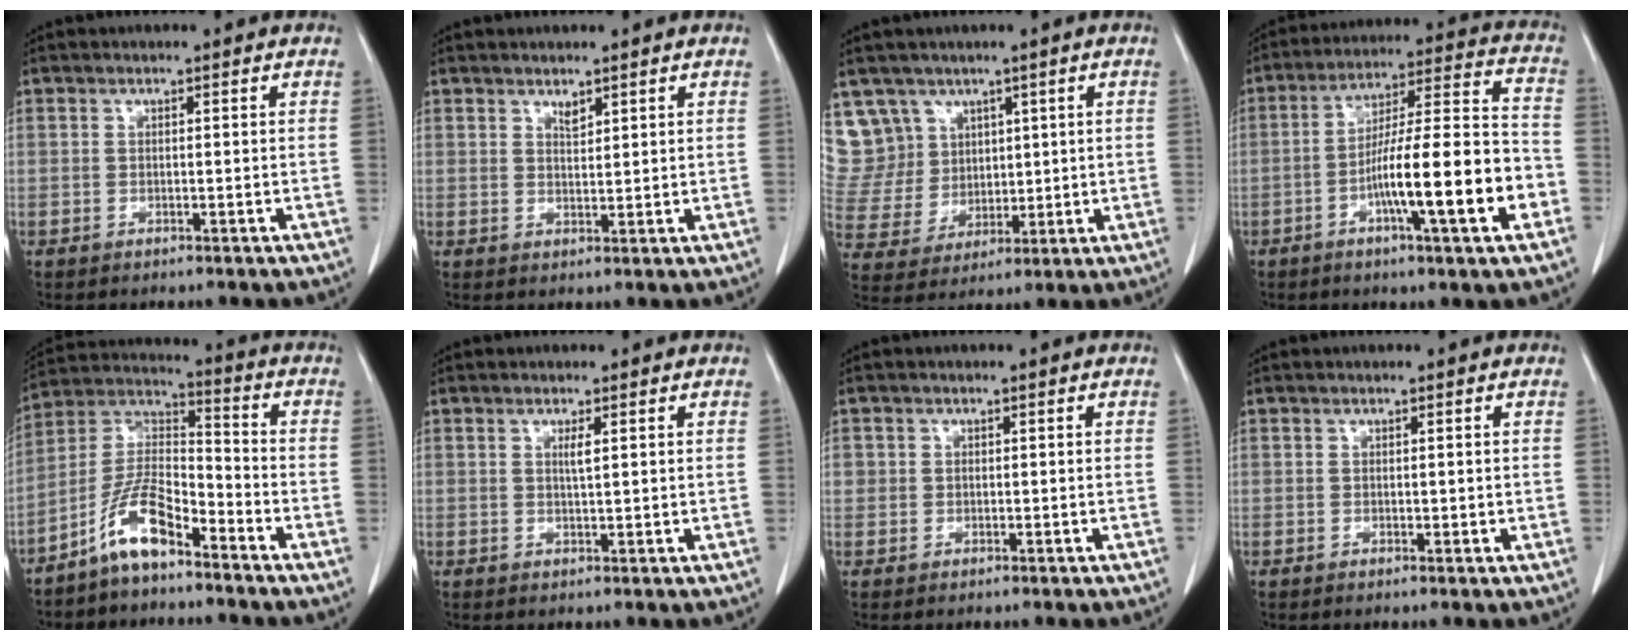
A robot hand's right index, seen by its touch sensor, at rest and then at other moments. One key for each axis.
{"total": 1.7, "fx": 1.4, "fy": 0.5, "fz": 0.8, "tx": -0.012, "ty": -0.006, "tz": 0.025}
{"total": 9.8, "fx": 6.1, "fy": 7.7, "fz": 0.2, "tx": -0.015, "ty": 0.035, "tz": 0.134}
{"total": 16.8, "fx": -5.6, "fy": 1.1, "fz": 15.8, "tx": -0.259, "ty": 0.006, "tz": -0.089}
{"total": 9.4, "fx": -6.3, "fy": 2.3, "fz": 6.5, "tx": -0.136, "ty": 0.010, "tz": -0.130}
{"total": 1.6, "fx": 0.7, "fy": 0.0, "fz": 1.4, "tx": -0.027, "ty": -0.004, "tz": 0.011}
{"total": 1.5, "fx": 0.2, "fy": 1.5, "fz": 0.2, "tx": 0.007, "ty": 0.005, "tz": 0.002}
{"total": 0.8, "fx": 0.1, "fy": 0.5, "fz": 0.6, "tx": -0.004, "ty": -0.001, "tz": 0.003}